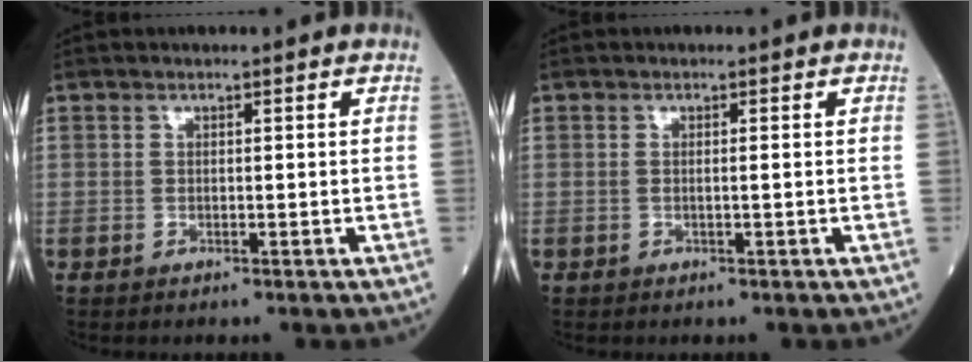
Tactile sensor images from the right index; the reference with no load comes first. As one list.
[{"total": 0.7, "force": [-0.1, -0.1, 0.7], "torque": [-0.014, -0.001, -0.002]}]